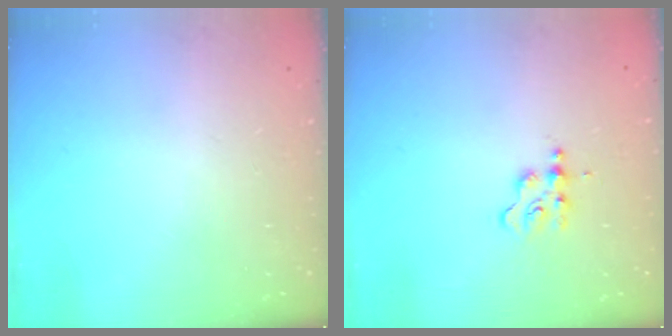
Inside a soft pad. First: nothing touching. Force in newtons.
{"total": 2.7, "press": 2.7, "slide": 0.3}